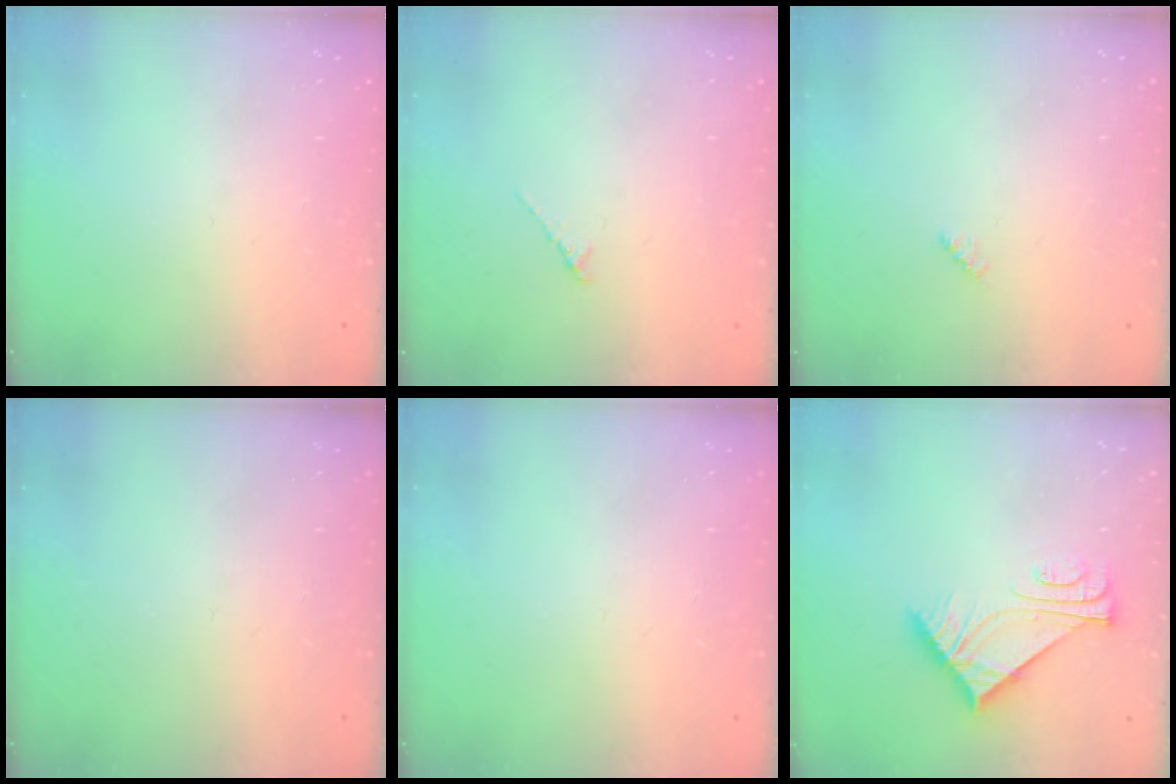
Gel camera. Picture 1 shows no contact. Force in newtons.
{"total": 1.2, "press": 1.1, "slide": 0.4}
{"total": 2.4, "press": 2.4, "slide": 0.4}
{"total": 0.0}
{"total": 0.0}
{"total": 6.9, "press": 6.8, "slide": 0.8}